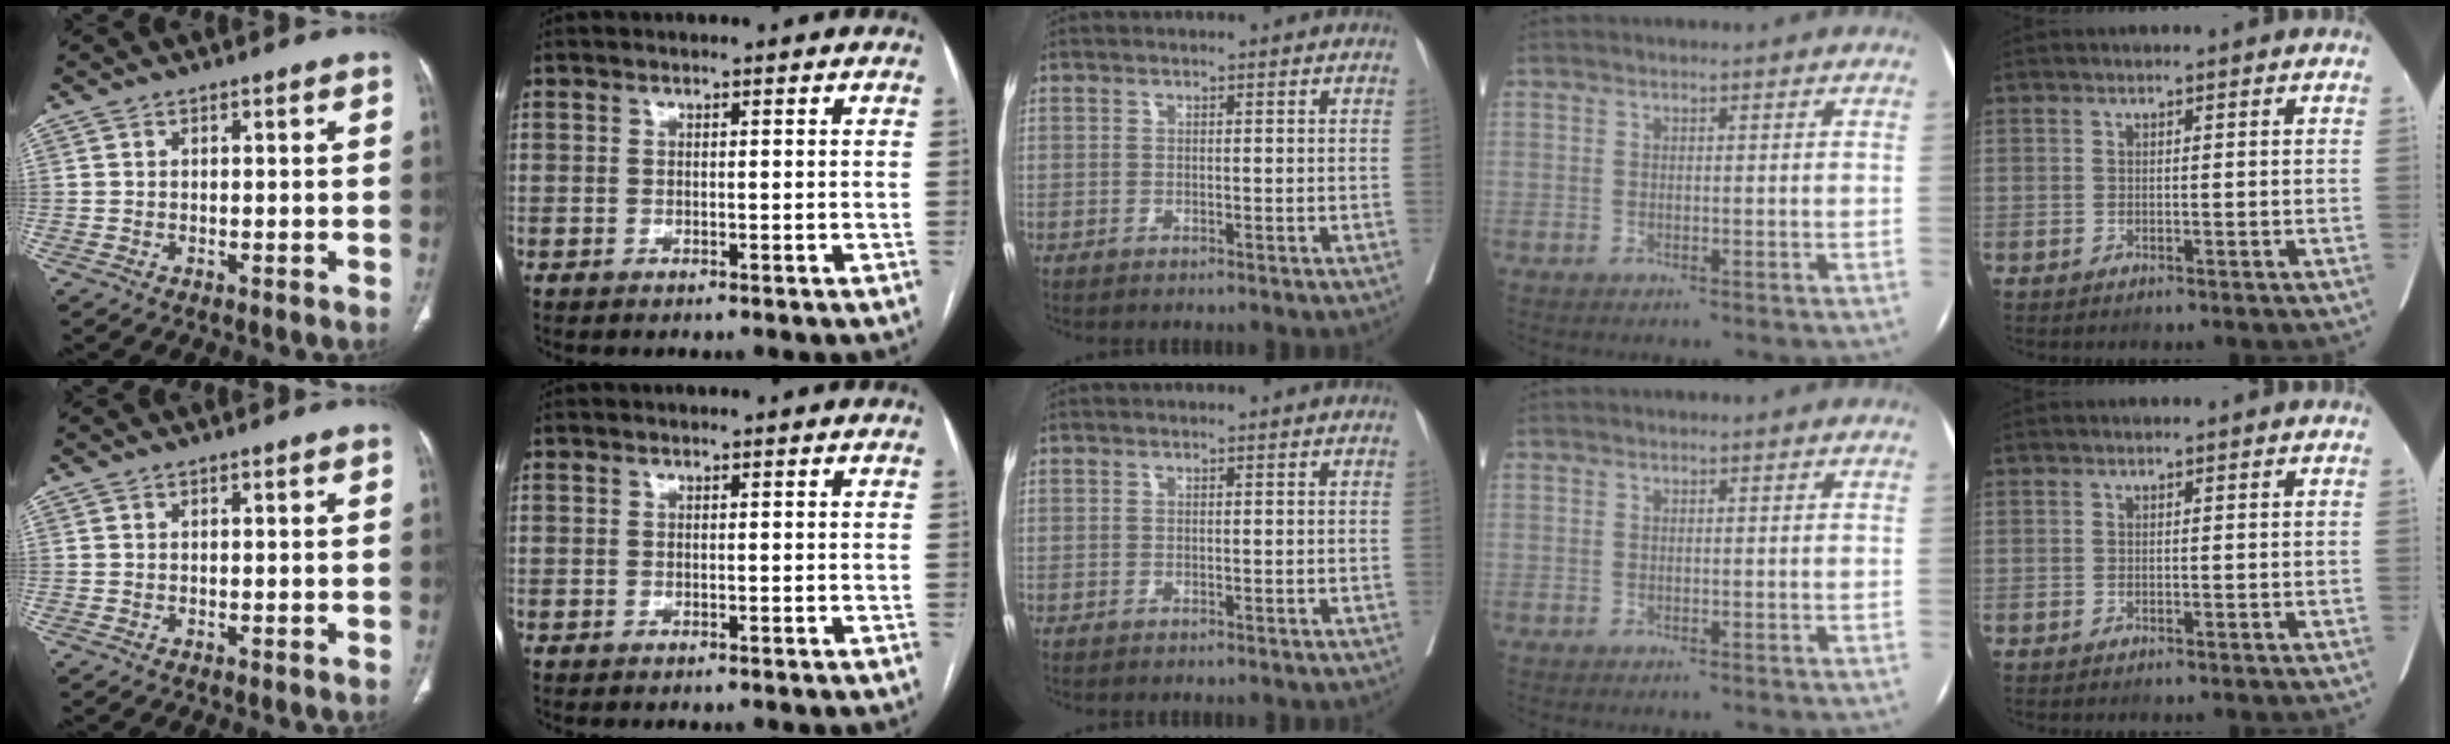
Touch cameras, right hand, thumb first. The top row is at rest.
{}